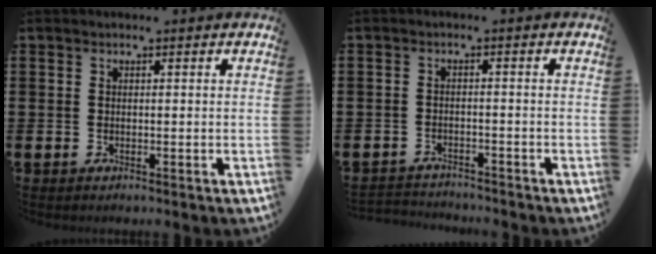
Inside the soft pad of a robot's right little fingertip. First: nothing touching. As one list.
[{"total": 2.1, "force": [-2.1, 0.1, -0.3], "torque": [-0.002, 0.002, -0.048]}]